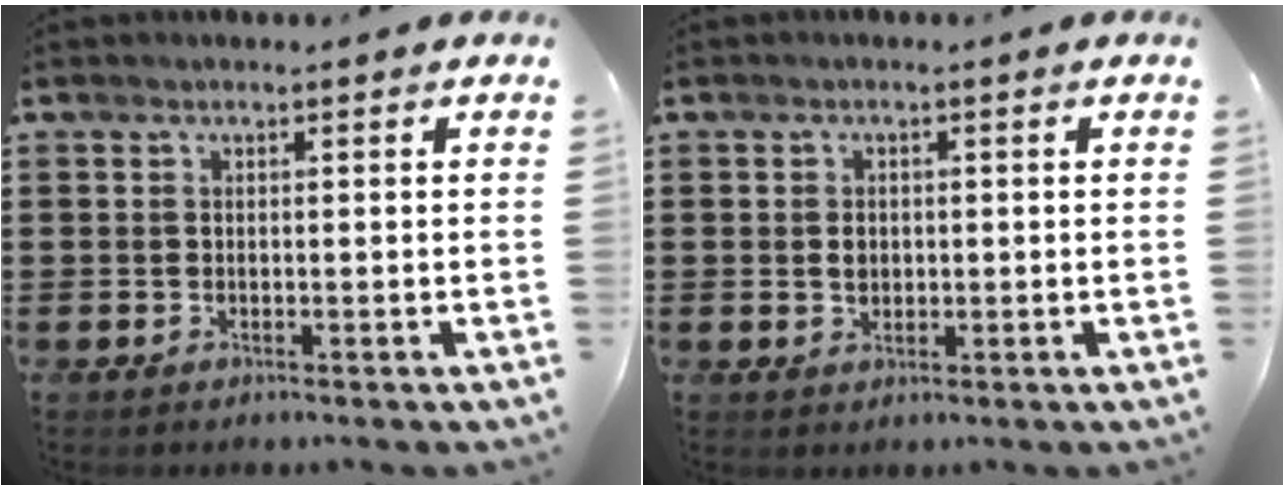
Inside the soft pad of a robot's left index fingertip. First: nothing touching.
{"total": 1.9, "force": [0.0, 1.4, 1.2], "torque": [-0.019, 0.003, -0.003]}